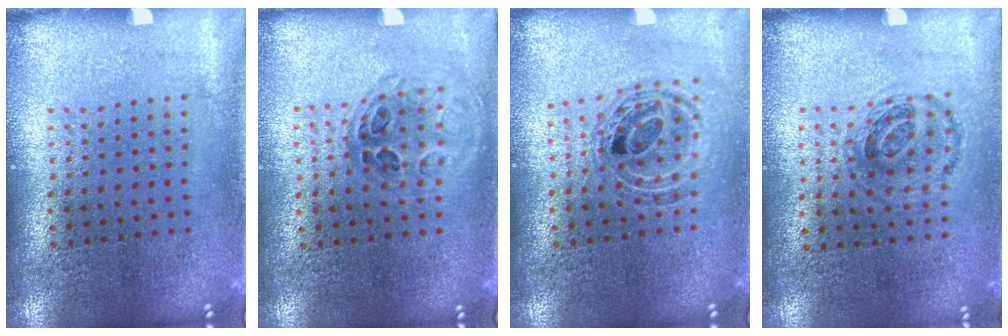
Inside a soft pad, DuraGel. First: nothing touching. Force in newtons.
{"total": 1.0, "press": 0.9, "slide": 0.3}
{"total": 0.8, "press": 0.8, "slide": 0.2}
{"total": 1.0, "press": 0.8, "slide": 0.5}